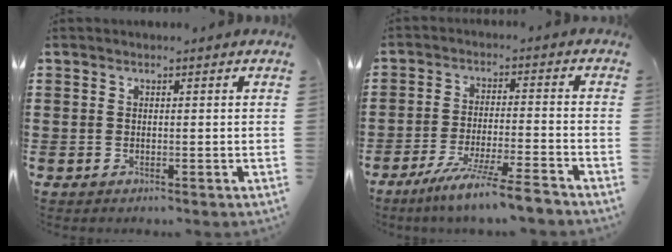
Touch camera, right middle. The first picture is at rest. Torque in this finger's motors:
{"motor_torque": [2.14, 0.00, 0.40, 0.19]}